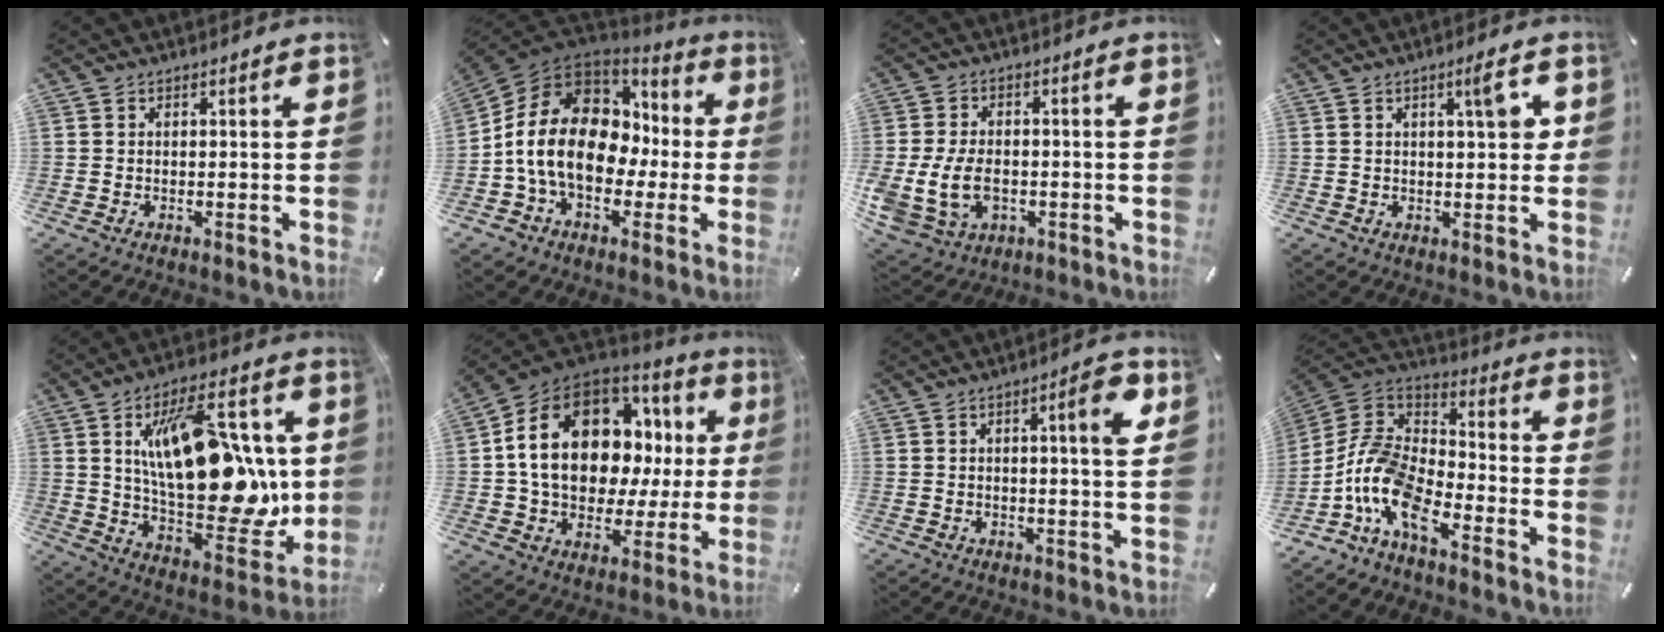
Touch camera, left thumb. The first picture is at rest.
{"total": 16.9, "force": [-1.1, 12.7, 11.1], "torque": [-0.229, 0.007, -0.018]}
{"total": 10.2, "force": [-1.7, 7.9, 6.3], "torque": [-0.141, 0.010, -0.025]}
{"total": 6.4, "force": [2.4, 1.7, 5.7], "torque": [-0.083, -0.006, 0.030]}
{"total": 25.5, "force": [5.0, 13.2, 21.2], "torque": [-0.354, -0.035, 0.083]}
{"total": 19.7, "force": [5.6, 13.7, 13.0], "torque": [-0.232, -0.029, 0.100]}
{"total": 7.4, "force": [2.7, 0.9, 6.8], "torque": [-0.095, -0.012, 0.034]}
{"total": 13.7, "force": [-8.8, 6.7, 8.1], "torque": [-0.184, 0.019, -0.171]}